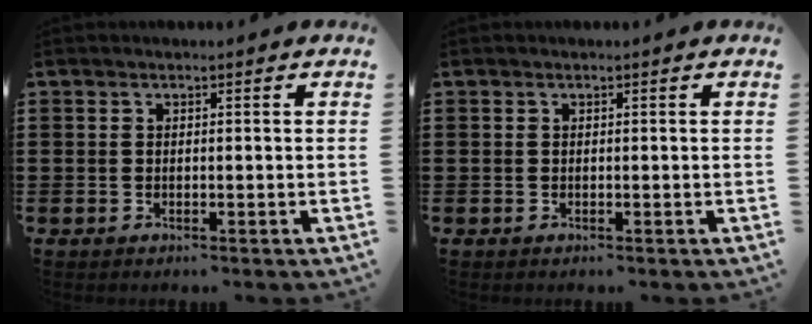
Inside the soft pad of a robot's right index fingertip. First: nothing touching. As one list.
[{"total": 0.0}]